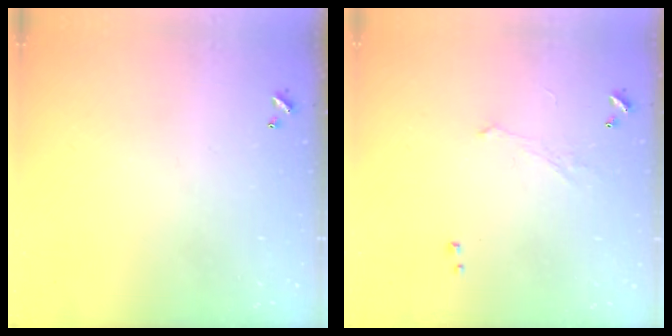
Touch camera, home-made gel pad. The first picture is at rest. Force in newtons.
{"total": 0.9, "press": 0.7, "slide": 0.5}